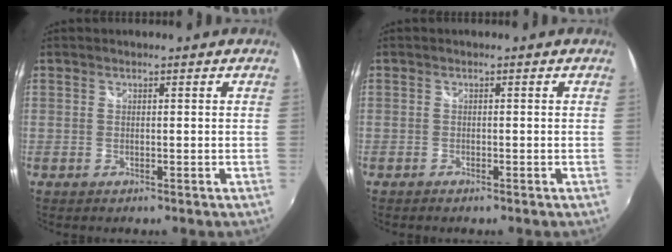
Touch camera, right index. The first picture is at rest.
{"total": 0.8, "force": [-0.7, 0.3, 0.2], "torque": [-0.008, -0.003, -0.015]}